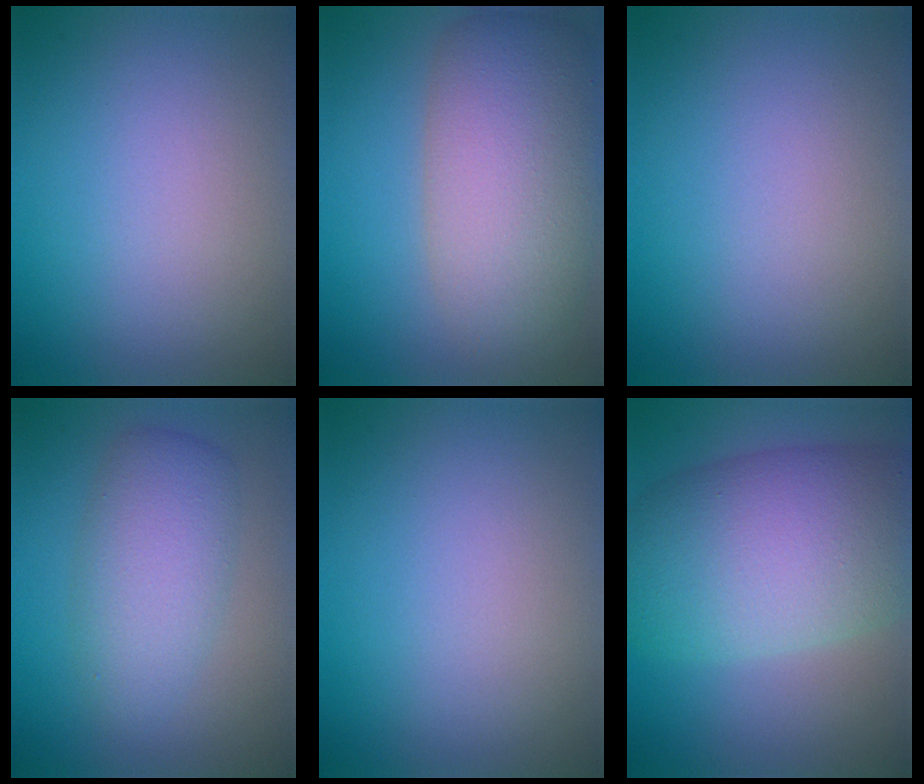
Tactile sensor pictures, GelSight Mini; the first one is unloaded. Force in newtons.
{"total": 9.4, "press": 9.4, "slide": 0.5}
{"total": 0.0}
{"total": 4.6, "press": 4.6, "slide": 0.1}
{"total": 0.0}
{"total": 11.4, "press": 11.4, "slide": 0.5}